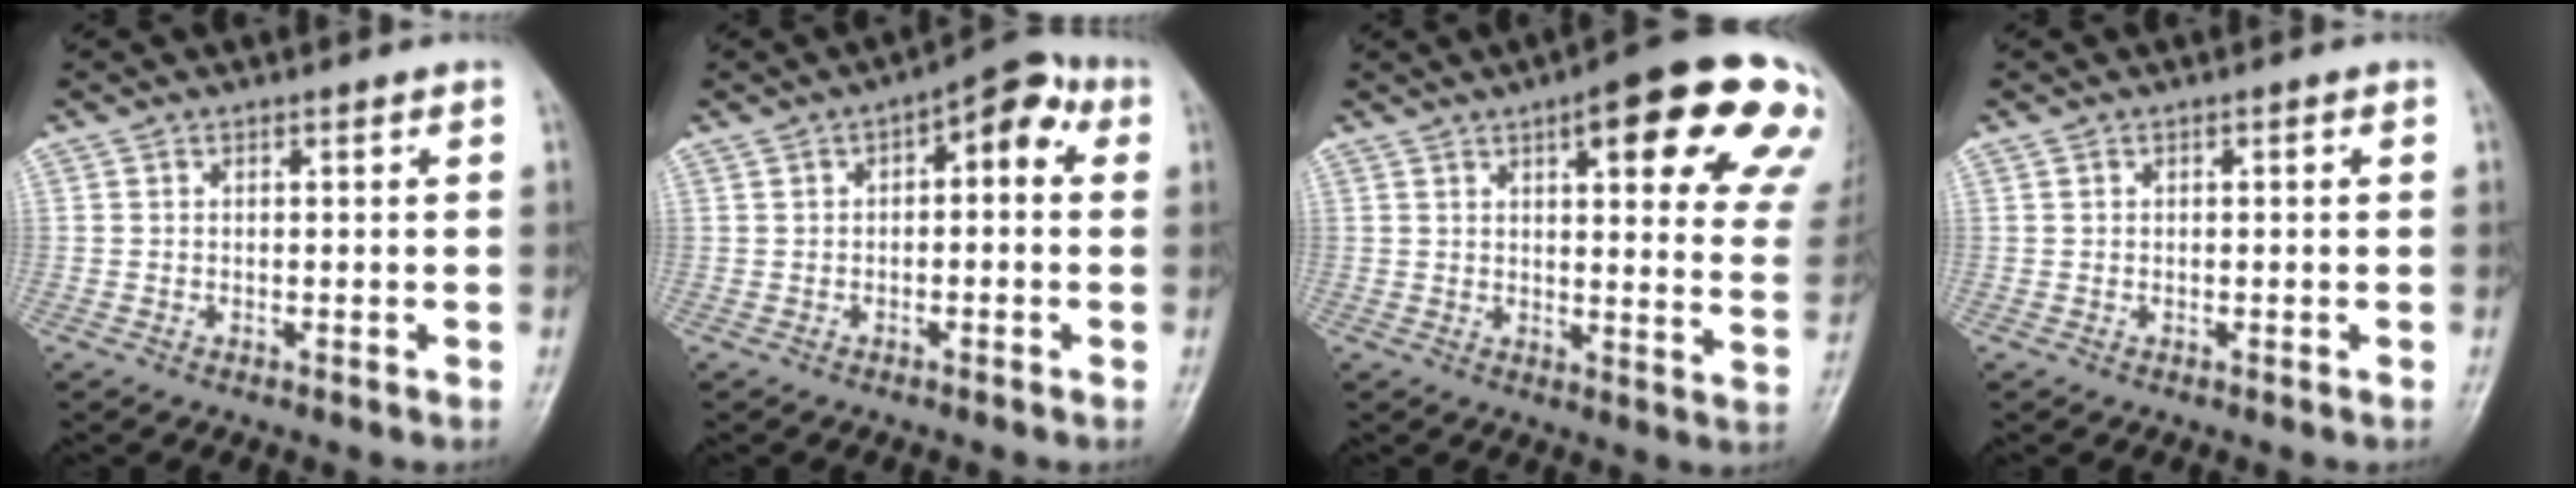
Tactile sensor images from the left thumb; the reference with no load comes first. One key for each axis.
{"total": 7.0, "fx": 1.6, "fy": 3.6, "fz": 5.9, "tx": -0.053, "ty": 0.030, "tz": 0.010}
{"total": 21.9, "fx": 11.0, "fy": 5.9, "fz": 18.0, "tx": -0.201, "ty": -0.026, "tz": 0.126}
{"total": 0.0}